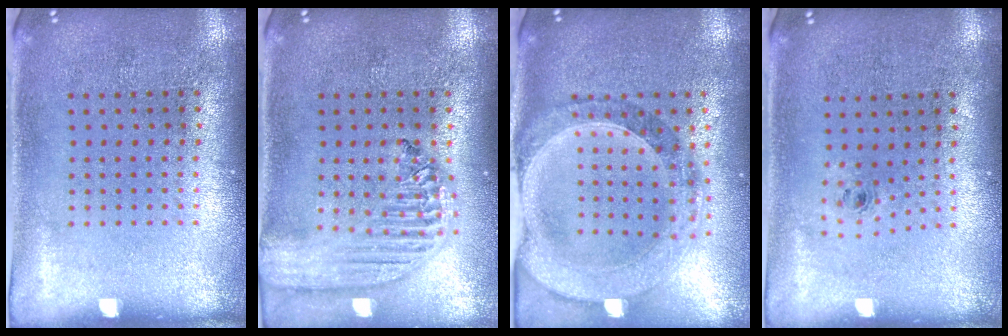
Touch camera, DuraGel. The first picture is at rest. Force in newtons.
{"total": 2.3, "press": 2.0, "slide": 1.2}
{"total": 1.5, "press": 1.4, "slide": 0.4}
{"total": 0.5, "press": 0.2, "slide": 0.5}